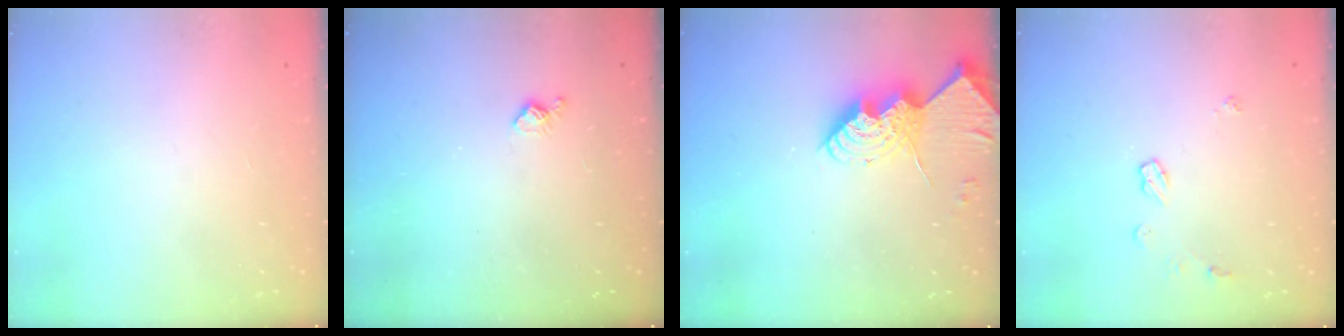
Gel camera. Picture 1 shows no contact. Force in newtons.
{"total": 3.9, "press": 3.8, "slide": 0.5}
{"total": 13.0, "press": 12.9, "slide": 0.9}
{"total": 5.6, "press": 5.6, "slide": 0.7}